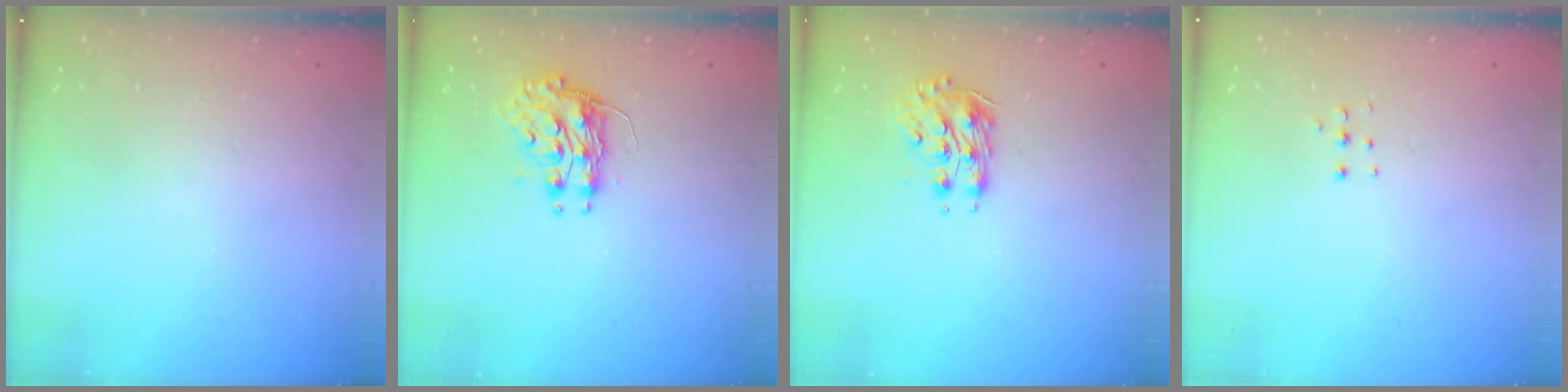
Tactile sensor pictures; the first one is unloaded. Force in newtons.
{"total": 8.7, "press": 8.7, "slide": 0.5}
{"total": 9.4, "press": 9.4, "slide": 0.9}
{"total": 4.0, "press": 4.0, "slide": 0.5}